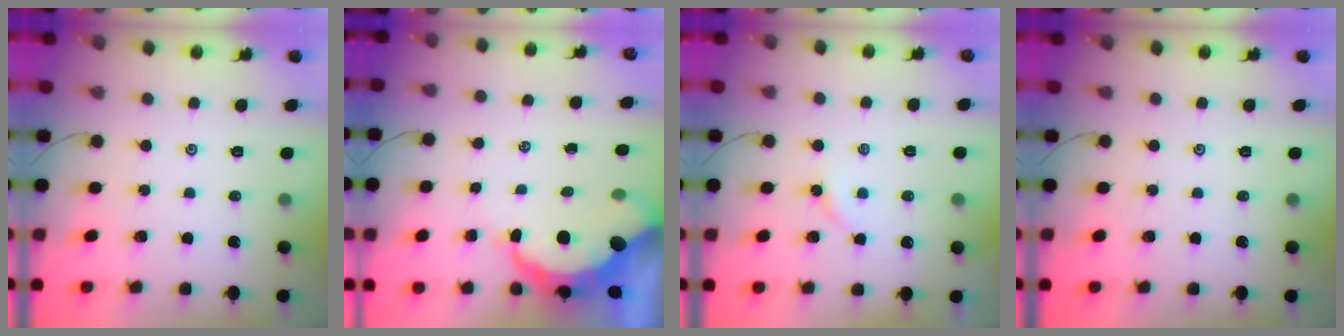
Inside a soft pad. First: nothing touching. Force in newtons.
{"total": 9.6, "press": 9.5, "slide": 0.9}
{"total": 3.2, "press": 3.1, "slide": 0.4}
{"total": 0.0}